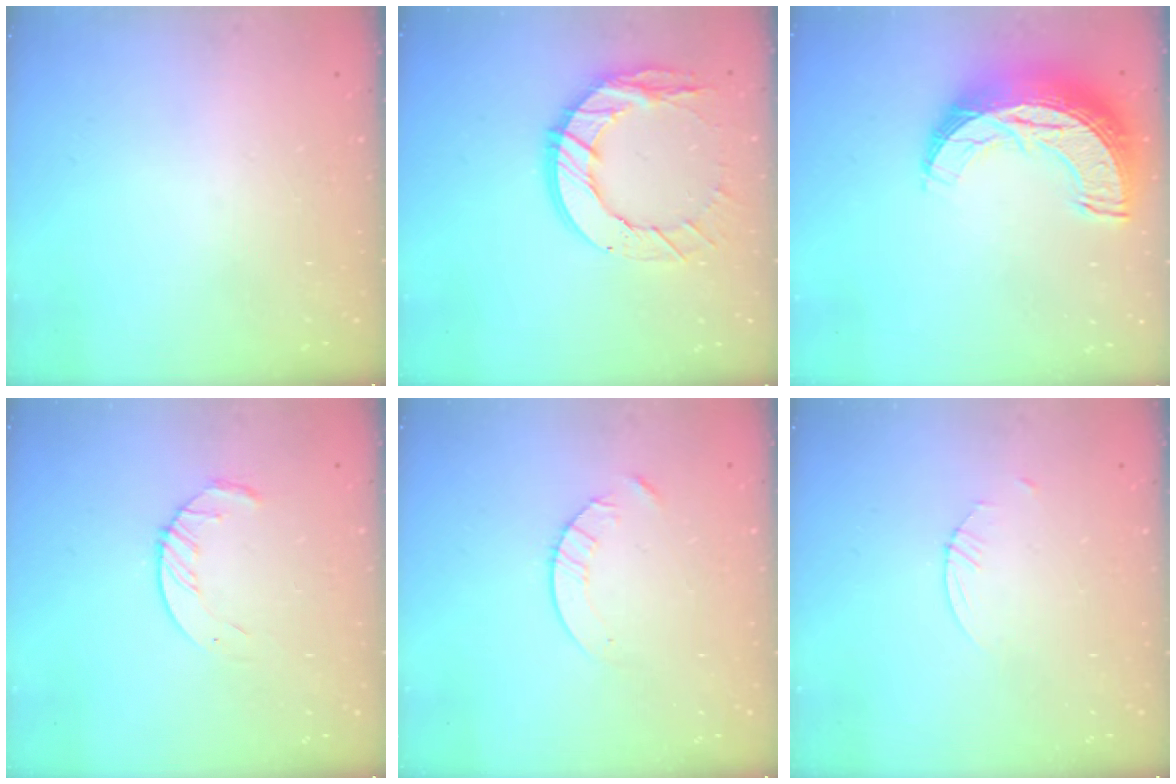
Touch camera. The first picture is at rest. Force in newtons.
{"total": 14.6, "press": 14.5, "slide": 1.1}
{"total": 18.5, "press": 18.5, "slide": 1.0}
{"total": 4.6, "press": 4.6, "slide": 0.5}
{"total": 3.6, "press": 3.6, "slide": 0.4}
{"total": 1.6, "press": 1.5, "slide": 0.2}